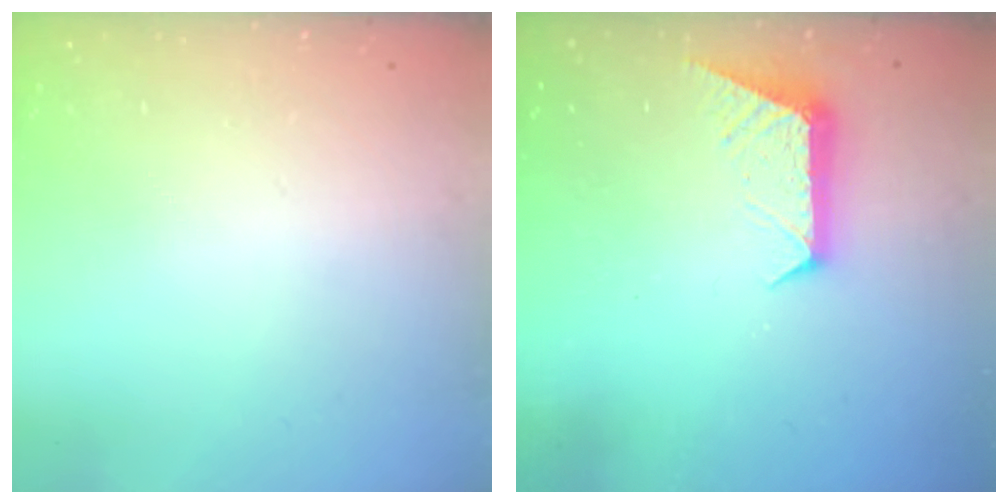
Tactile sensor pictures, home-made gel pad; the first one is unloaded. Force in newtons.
{"total": 8.9, "press": 8.9, "slide": 0.8}